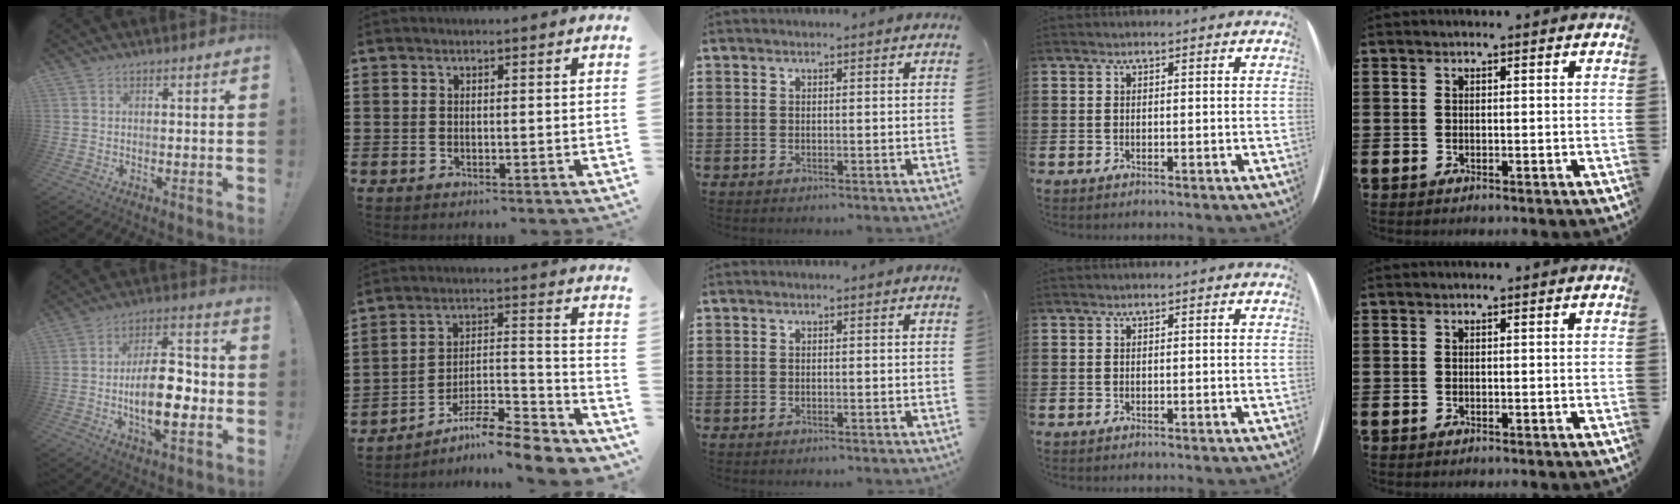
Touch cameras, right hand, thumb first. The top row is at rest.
{"thumb": {"total": 15.9, "force": [-2.9, 6.8, 14.0], "torque": [-0.228, 0.001, -0.056]}, "index": {"total": 8.4, "force": [-7.5, 0.7, 3.8], "torque": [-0.049, 0.007, -0.144]}}